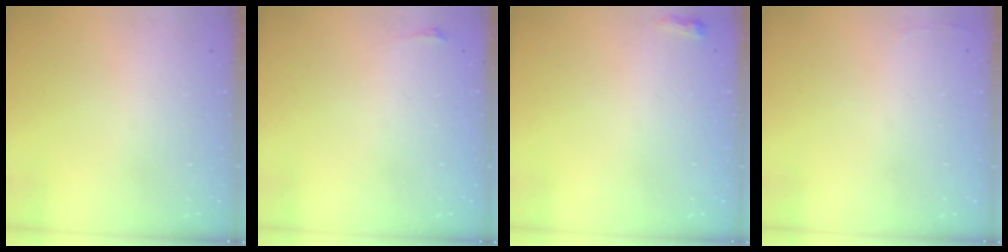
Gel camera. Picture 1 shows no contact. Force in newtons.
{"total": 2.8, "press": 2.1, "slide": 1.9}
{"total": 3.5, "press": 3.4, "slide": 0.8}
{"total": 2.5, "press": 2.4, "slide": 0.9}